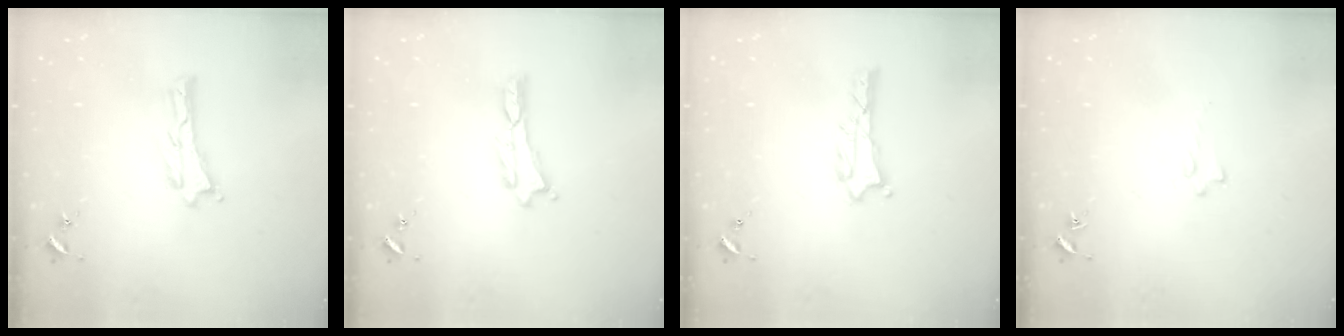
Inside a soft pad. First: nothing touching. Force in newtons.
{"total": 0.0}
{"total": 1.0, "press": 1.0, "slide": 0.1}
{"total": 0.8, "press": 0.7, "slide": 0.2}